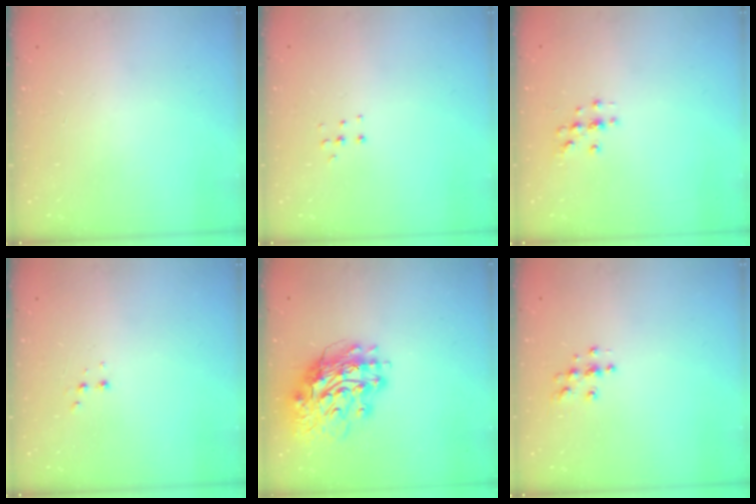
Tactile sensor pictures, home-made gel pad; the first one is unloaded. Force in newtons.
{"total": 4.0, "press": 4.0, "slide": 0.5}
{"total": 2.0, "press": 2.0, "slide": 0.2}
{"total": 2.9, "press": 2.7, "slide": 1.0}
{"total": 16.2, "press": 16.1, "slide": 2.1}
{"total": 5.1, "press": 5.1, "slide": 0.3}